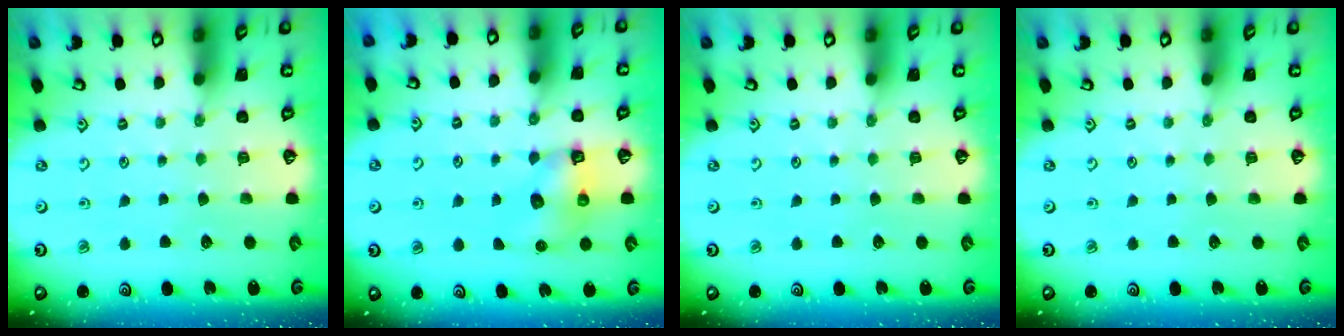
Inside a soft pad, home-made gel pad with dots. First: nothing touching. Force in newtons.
{"total": 5.8, "press": 5.8, "slide": 0.2}
{"total": 0.0}
{"total": 0.0}